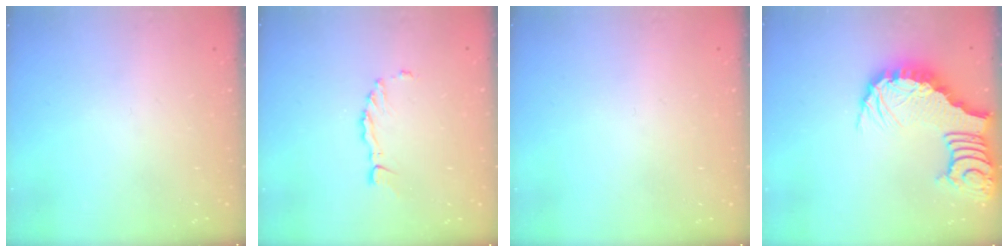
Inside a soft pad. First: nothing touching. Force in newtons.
{"total": 2.1, "press": 2.1, "slide": 0.2}
{"total": 0.0}
{"total": 6.5, "press": 6.4, "slide": 0.9}